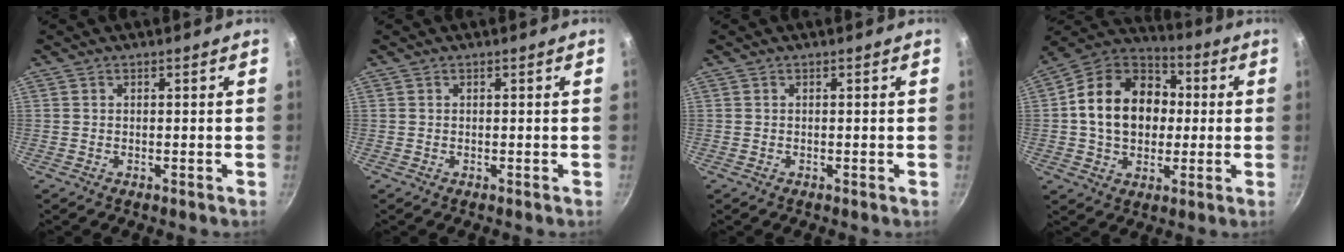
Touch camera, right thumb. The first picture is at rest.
{"total": 0.0}
{"total": 0.0}
{"total": 18.8, "force": [1.4, 14.4, 12.0], "torque": [-0.177, 0.030, 0.013]}